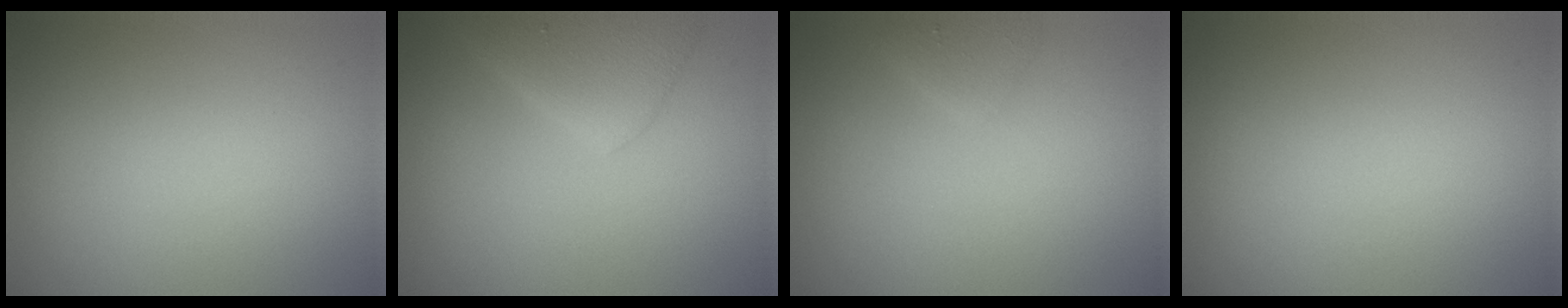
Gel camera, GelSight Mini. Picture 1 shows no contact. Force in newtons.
{"total": 3.3, "press": 3.3, "slide": 0.2}
{"total": 1.2, "press": 1.2, "slide": 0.1}
{"total": 0.0}